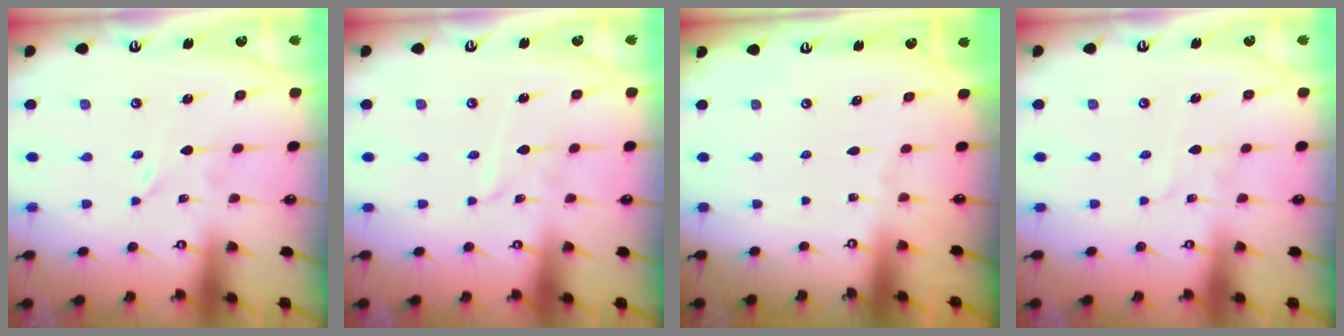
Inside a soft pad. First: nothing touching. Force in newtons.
{"total": 2.6, "press": 2.5, "slide": 0.4}
{"total": 0.0}
{"total": 1.9, "press": 1.9, "slide": 0.2}